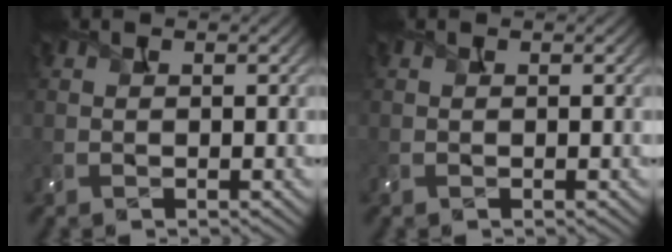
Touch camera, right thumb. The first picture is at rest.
{"total": 0.0}